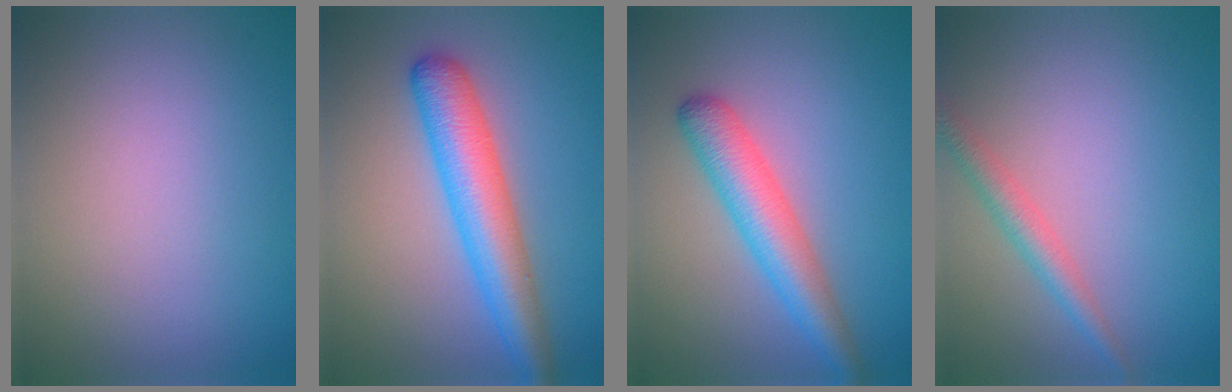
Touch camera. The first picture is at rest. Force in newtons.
{"total": 6.1, "press": 6.1, "slide": 0.2}
{"total": 4.8, "press": 4.8, "slide": 0.1}
{"total": 2.4, "press": 2.4, "slide": 0.1}